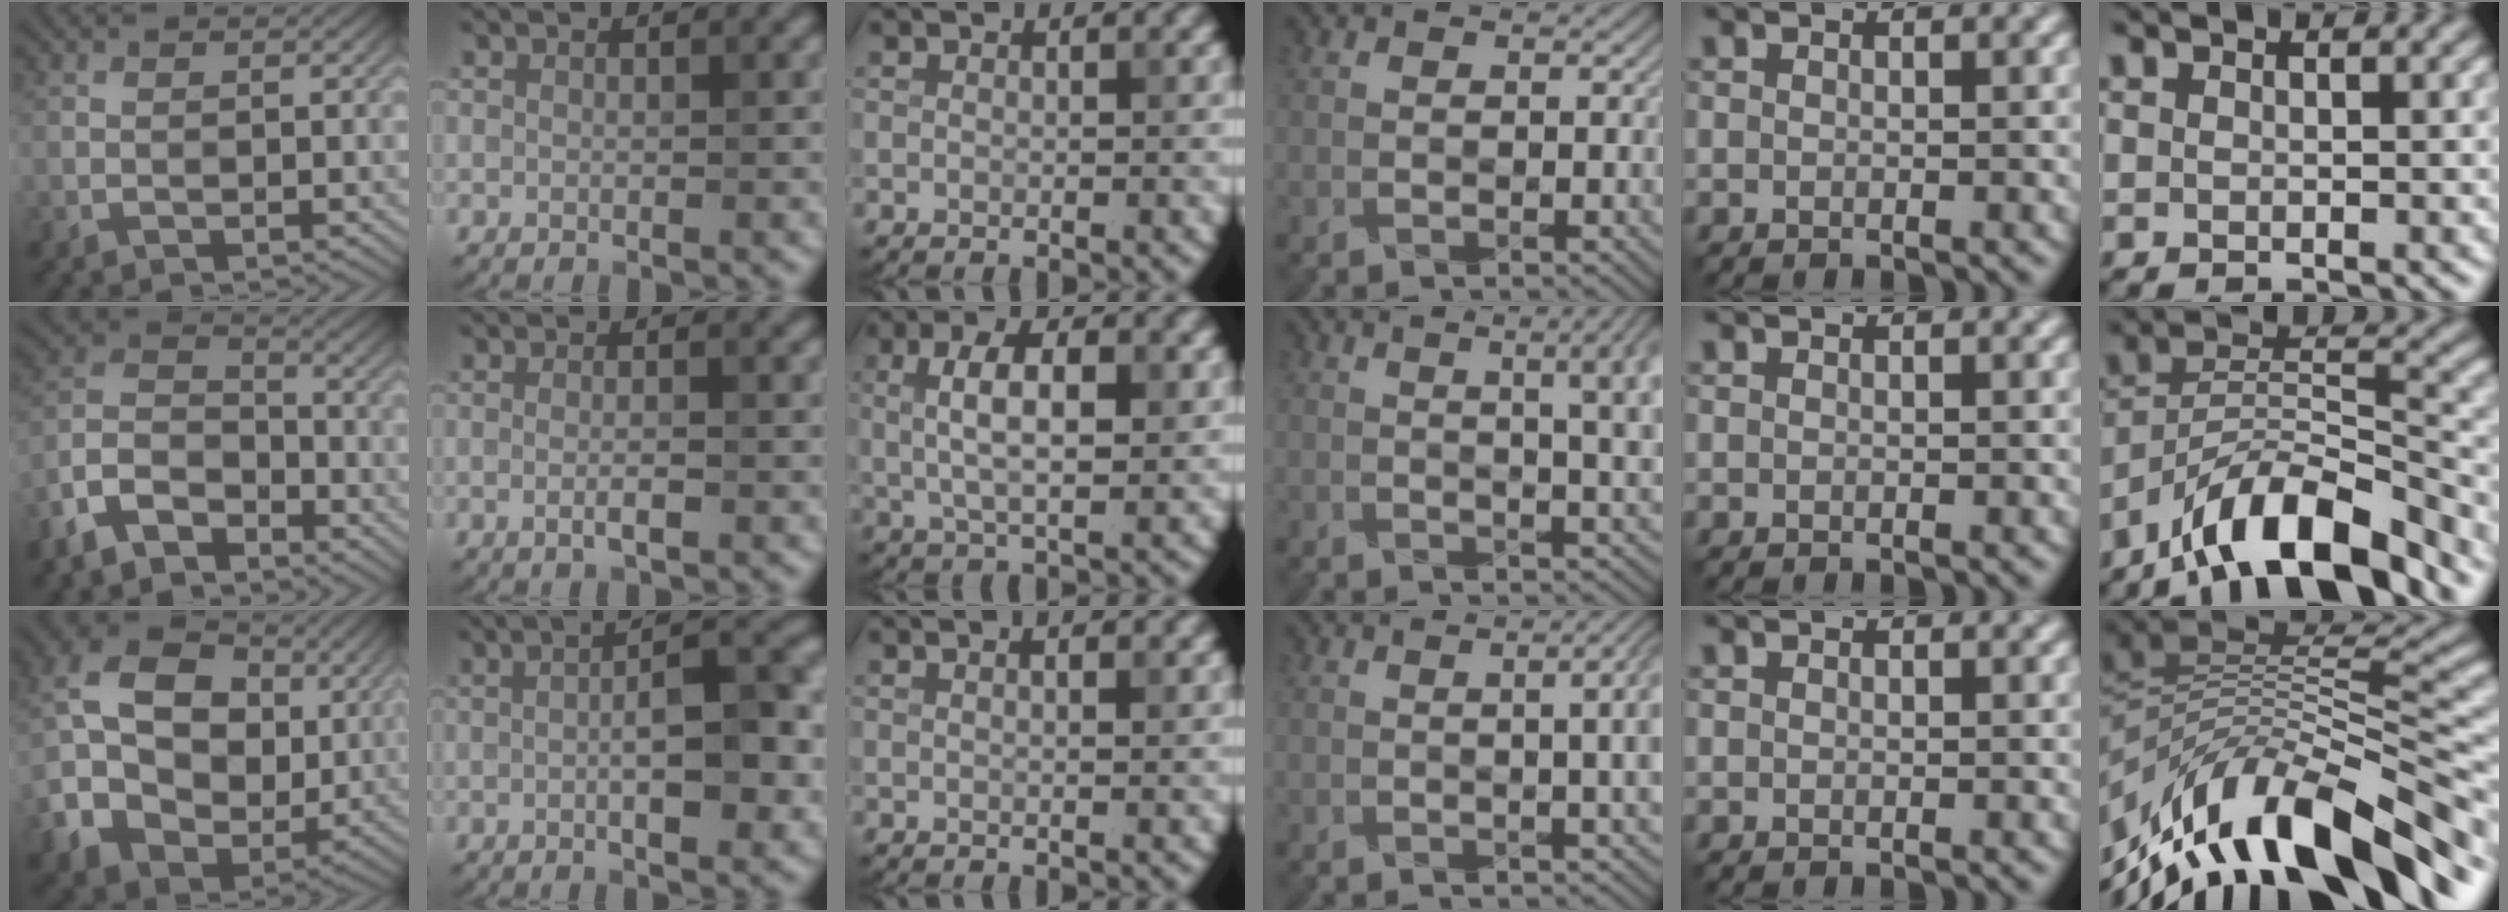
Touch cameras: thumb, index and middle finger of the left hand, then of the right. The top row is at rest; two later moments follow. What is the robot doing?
{"motion": "wrap", "object": "scarf"}